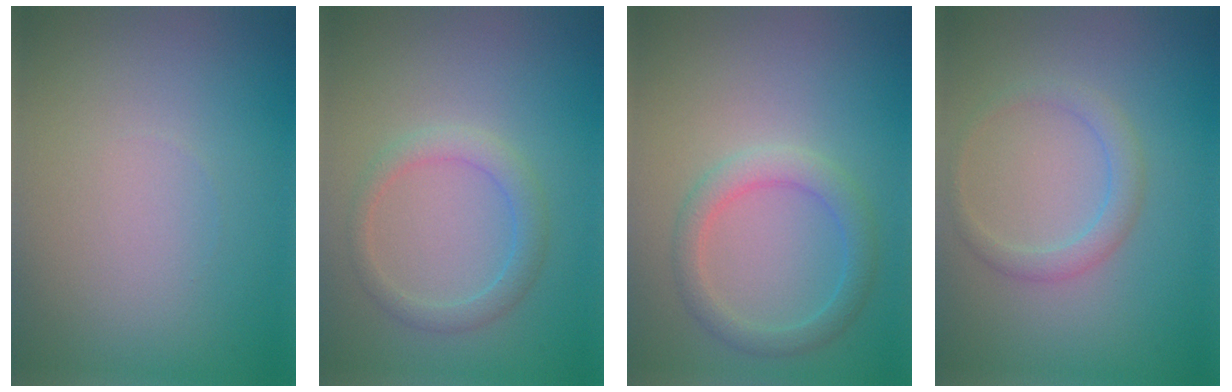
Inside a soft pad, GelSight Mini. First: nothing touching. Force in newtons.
{"total": 2.3, "press": 2.2, "slide": 0.1}
{"total": 2.8, "press": 2.8, "slide": 0.1}
{"total": 2.0, "press": 2.0, "slide": 0.1}